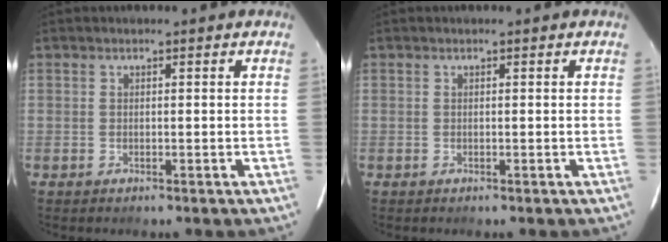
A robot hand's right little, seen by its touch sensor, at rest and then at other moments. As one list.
[{"total": 0.0}]